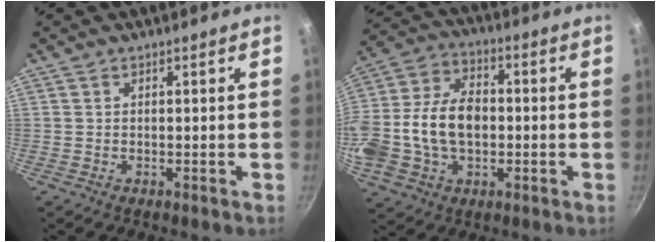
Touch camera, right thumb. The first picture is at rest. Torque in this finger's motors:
{"motor_torque": [2.58, 2.42, 1.61, -1.15, 0.21]}